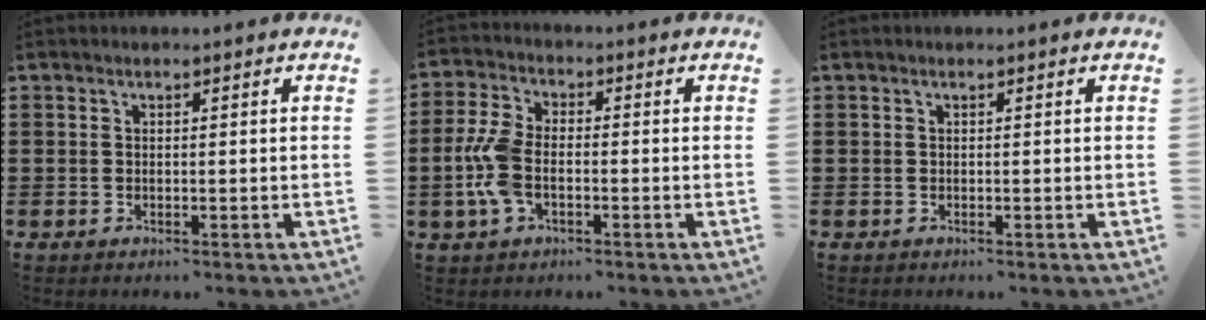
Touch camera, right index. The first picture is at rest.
{"total": 7.2, "force": [-1.4, 4.0, 5.8], "torque": [-0.153, -0.005, -0.034]}
{"total": 0.0}